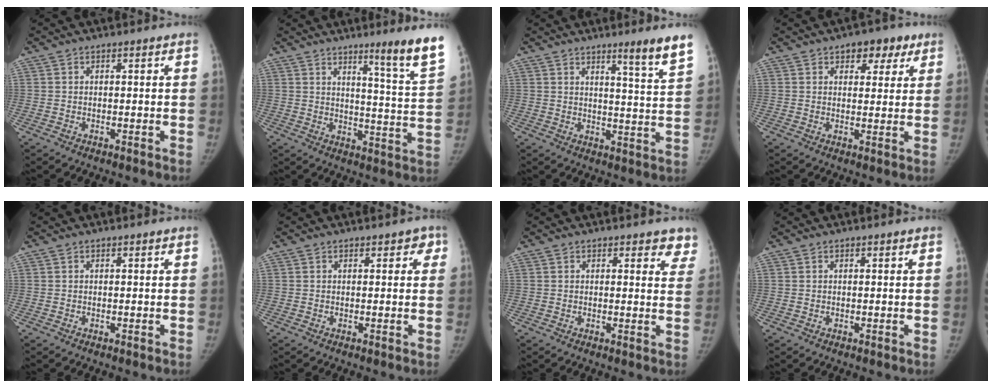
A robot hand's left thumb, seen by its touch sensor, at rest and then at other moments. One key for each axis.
{"total": 11.7, "fx": 8.0, "fy": -0.7, "fz": 8.6, "tx": -0.108, "ty": -0.071, "tz": 0.109}
{"total": 7.6, "fx": 5.4, "fy": -0.5, "fz": 5.4, "tx": -0.068, "ty": -0.047, "tz": 0.076}
{"total": 6.6, "fx": 3.6, "fy": 4.0, "fz": 3.8, "tx": -0.007, "ty": -0.009, "tz": 0.043}
{"total": 0.0}
{"total": 2.2, "fx": 1.1, "fy": 1.4, "fz": 1.4, "tx": 0.011, "ty": 0.002, "tz": 0.008}
{"total": 4.9, "fx": 4.0, "fy": 2.1, "fz": 1.8, "tx": 0.019, "ty": -0.019, "tz": 0.032}
{"total": 0.0}